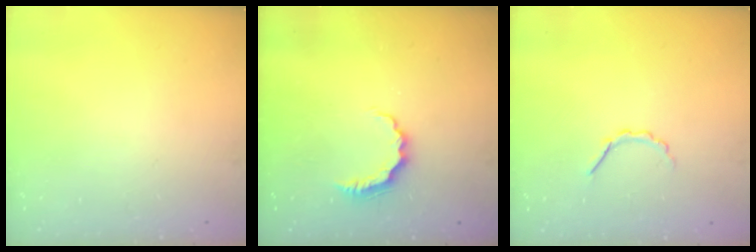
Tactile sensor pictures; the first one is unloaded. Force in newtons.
{"total": 5.7, "press": 5.6, "slide": 0.7}
{"total": 3.2, "press": 3.1, "slide": 1.0}